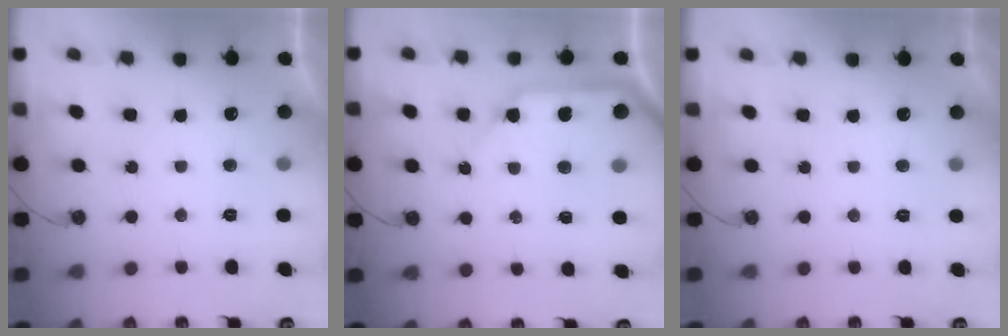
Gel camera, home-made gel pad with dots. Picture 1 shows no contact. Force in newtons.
{"total": 10.6, "press": 10.5, "slide": 1.6}
{"total": 0.0}